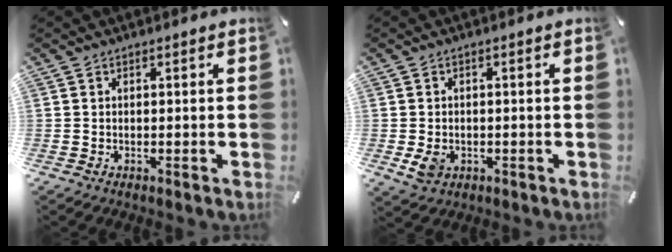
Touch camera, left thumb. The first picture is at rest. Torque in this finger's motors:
{"motor_torque": [-0.21, 0.47, 0.17, 0.17, 0.02]}